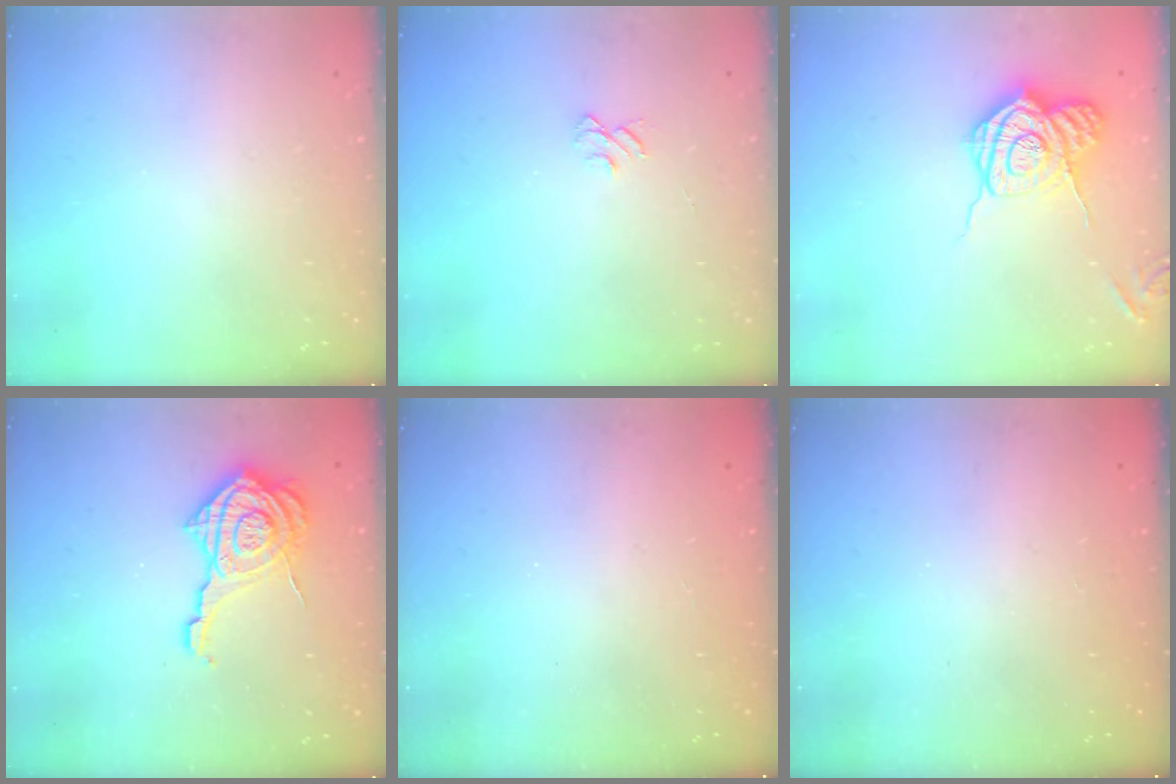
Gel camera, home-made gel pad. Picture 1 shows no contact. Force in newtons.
{"total": 3.8, "press": 3.8, "slide": 0.3}
{"total": 14.2, "press": 14.1, "slide": 0.8}
{"total": 13.9, "press": 13.8, "slide": 1.7}
{"total": 2.3, "press": 2.2, "slide": 0.8}
{"total": 2.3, "press": 2.2, "slide": 0.8}